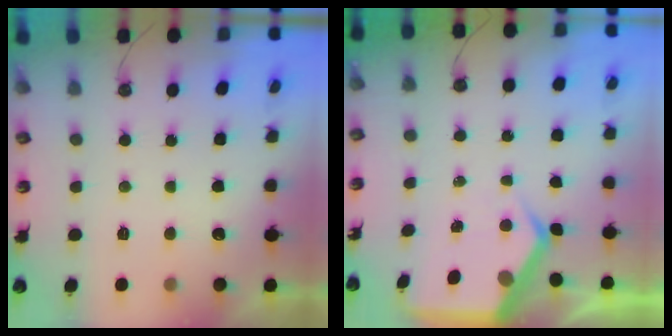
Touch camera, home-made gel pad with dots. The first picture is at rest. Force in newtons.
{"total": 6.1, "press": 6.1, "slide": 0.5}